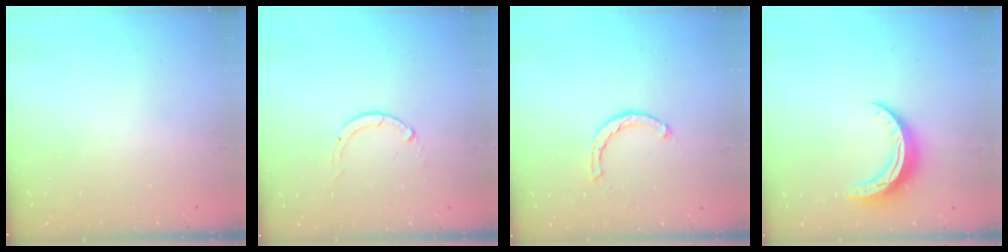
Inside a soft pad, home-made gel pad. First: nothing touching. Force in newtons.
{"total": 0.0}
{"total": 2.1, "press": 2.1, "slide": 0.1}
{"total": 9.9, "press": 9.9, "slide": 0.2}